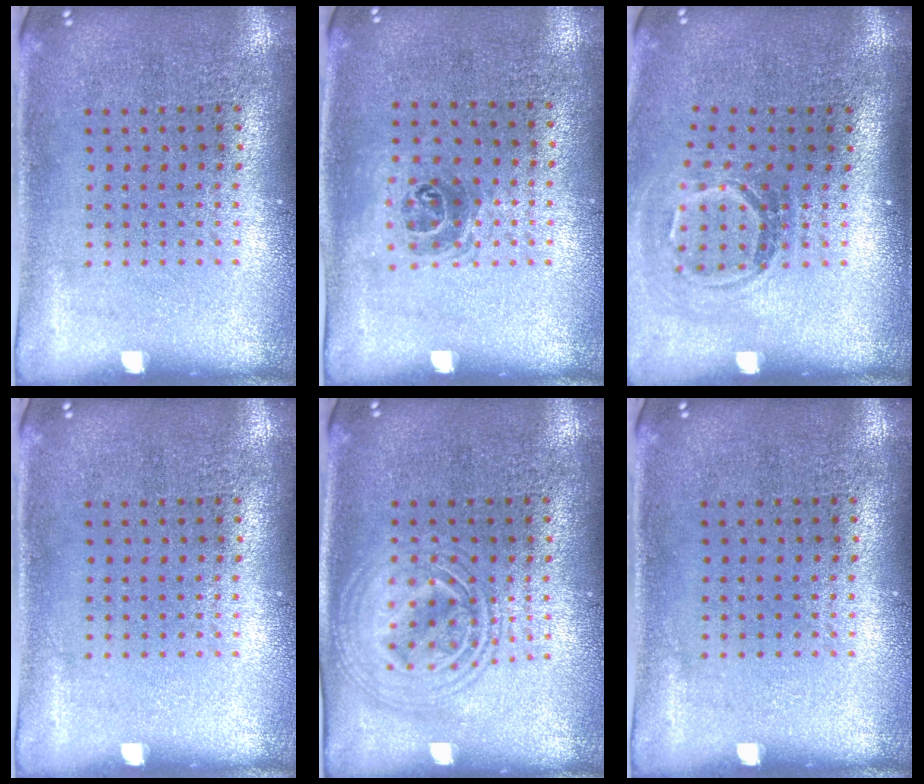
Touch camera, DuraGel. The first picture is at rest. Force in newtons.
{"total": 0.9, "press": 0.8, "slide": 0.5}
{"total": 1.7, "press": 1.2, "slide": 1.3}
{"total": 0.0}
{"total": 2.9, "press": 2.9, "slide": 0.4}
{"total": 0.0}